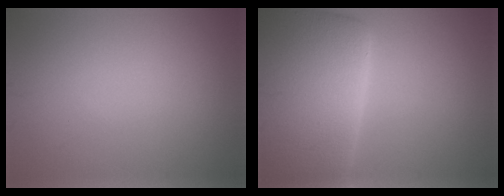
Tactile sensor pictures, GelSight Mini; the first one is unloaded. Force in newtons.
{"total": 15.1, "press": 15.1, "slide": 0.9}